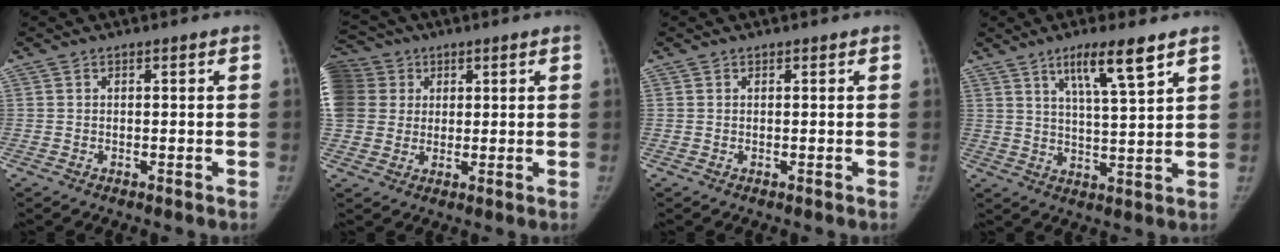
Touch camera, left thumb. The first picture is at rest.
{"total": 17.7, "force": [5.1, 15.3, 7.3], "torque": [-0.197, 0.052, 0.104]}
{"total": 0.0}
{"total": 9.3, "force": [5.6, 1.0, 7.3], "torque": [-0.124, -0.031, 0.099]}